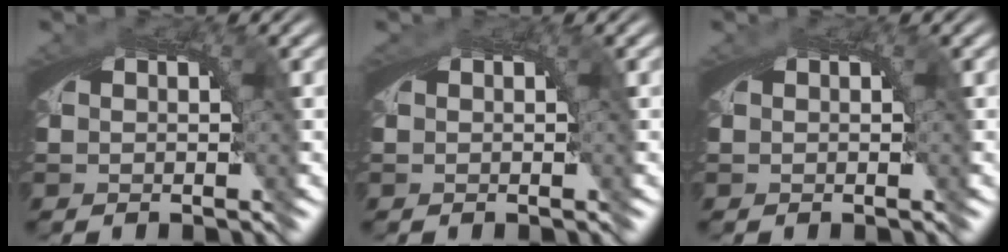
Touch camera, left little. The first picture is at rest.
{"total": 0.0}
{"total": 0.0}